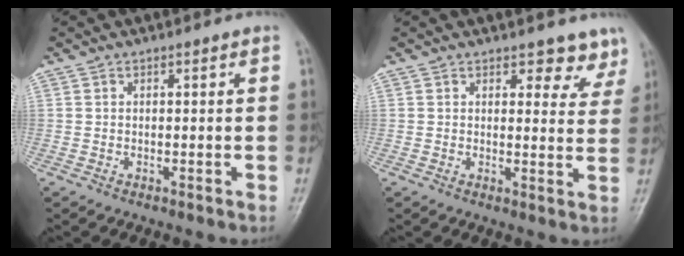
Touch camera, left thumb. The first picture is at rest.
{"total": 5.1, "force": [4.2, 2.5, 1.4], "torque": [0.020, -0.028, 0.040]}